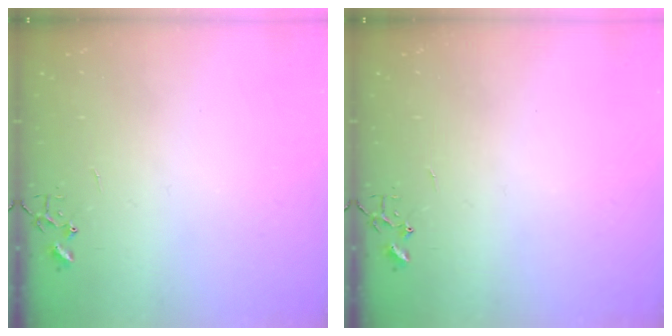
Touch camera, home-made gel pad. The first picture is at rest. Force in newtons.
{"total": 0.0}